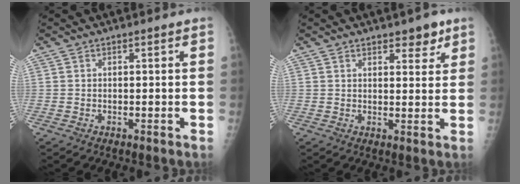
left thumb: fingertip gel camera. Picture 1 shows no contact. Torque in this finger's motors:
{"motor_torque": [-0.19, 0.35, -0.42, -0.07, 0.05]}